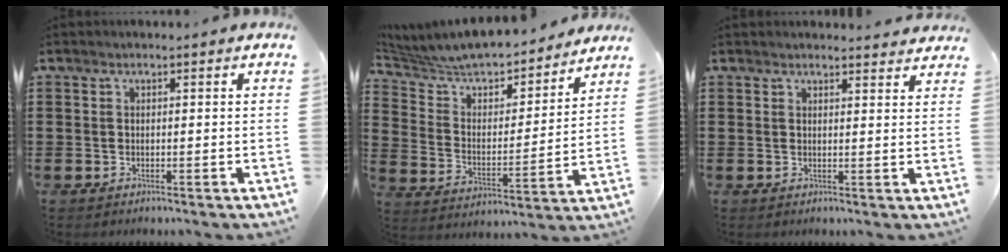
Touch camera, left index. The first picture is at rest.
{"total": 5.9, "force": [5.5, 1.7, 1.2], "torque": [-0.056, -0.046, 0.089]}
{"total": 2.0, "force": [2.0, 0.1, 0.2], "torque": [0.000, -0.006, 0.037]}